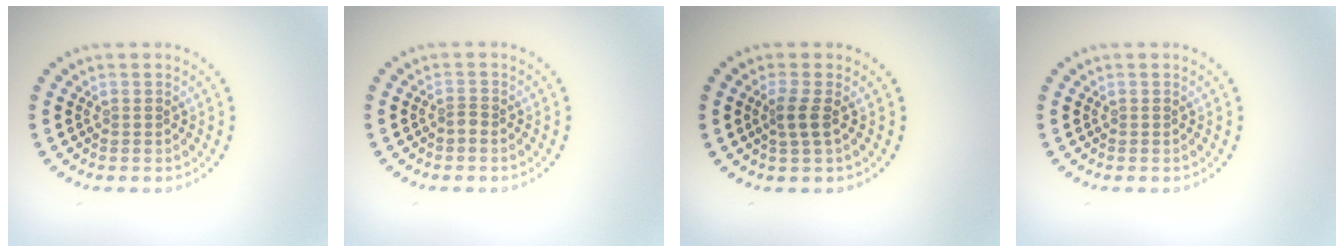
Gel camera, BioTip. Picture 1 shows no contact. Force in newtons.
{"total": 0.8, "press": 0.5, "slide": 0.6}
{"total": 1.7, "press": 1.3, "slide": 1.1}
{"total": 0.0}